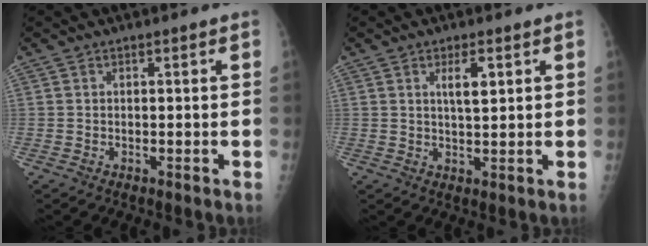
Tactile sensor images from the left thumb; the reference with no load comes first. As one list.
[{"total": 3.9, "force": [1.7, 1.2, 3.3], "torque": [-0.047, -0.008, 0.029]}]